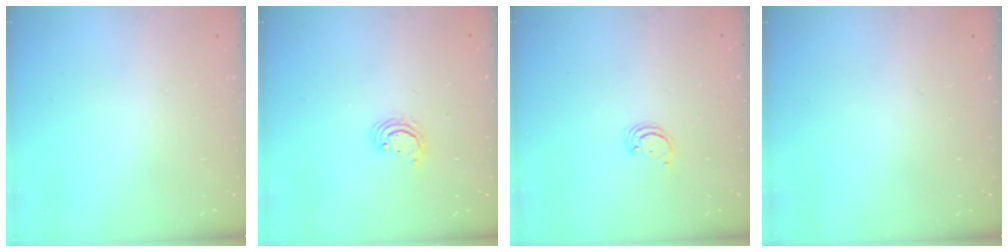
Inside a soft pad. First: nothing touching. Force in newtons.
{"total": 3.3, "press": 3.3, "slide": 0.2}
{"total": 2.4, "press": 2.4, "slide": 0.2}
{"total": 0.0}